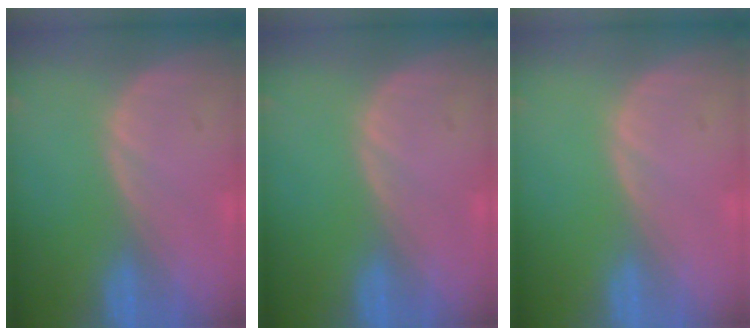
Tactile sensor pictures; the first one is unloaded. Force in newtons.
{"total": 0.0}
{"total": 0.0}